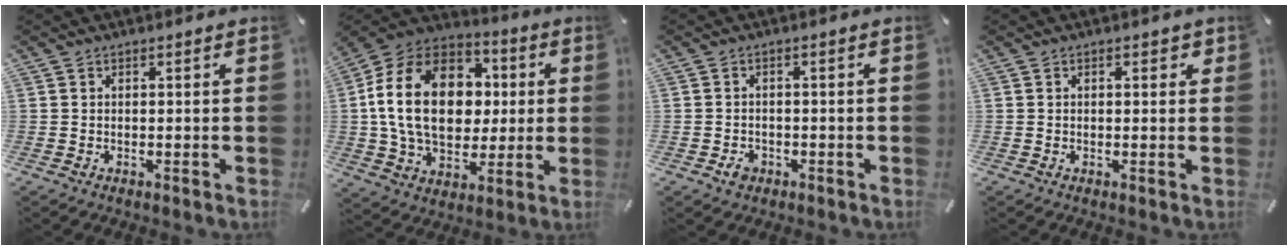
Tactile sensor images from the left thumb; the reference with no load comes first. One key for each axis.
{"total": 22.5, "fx": 2.0, "fy": 16.6, "fz": 15.0, "tx": -0.301, "ty": 0.019, "tz": 0.035}
{"total": 2.4, "fx": -1.2, "fy": 1.9, "fz": 0.9, "tx": -0.015, "ty": 0.008, "tz": -0.024}
{"total": 1.2, "fx": 0.3, "fy": 0.8, "fz": 0.9, "tx": -0.010, "ty": 0.004, "tz": 0.002}